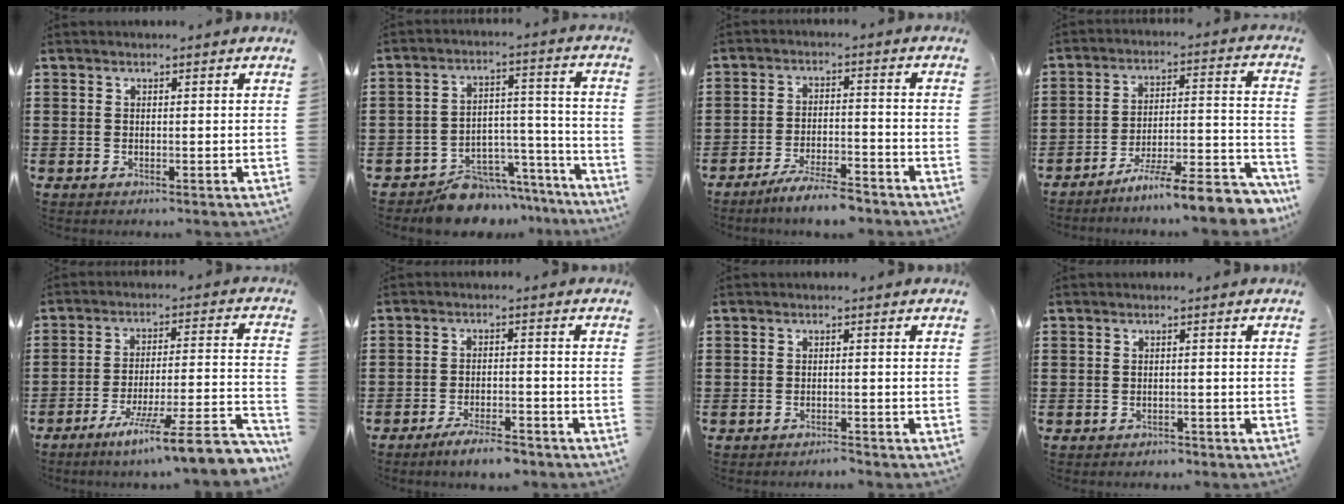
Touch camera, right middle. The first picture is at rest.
{"total": 8.3, "force": [-7.6, 3.0, 1.3], "torque": [-0.009, 0.041, -0.141]}
{"total": 5.6, "force": [-5.0, 0.2, 2.4], "torque": [-0.053, -0.008, -0.097]}
{"total": 10.1, "force": [-8.7, -0.1, 5.1], "torque": [-0.069, 0.011, -0.166]}
{"total": 10.7, "force": [-8.1, -0.2, 6.9], "torque": [-0.105, -0.001, -0.152]}
{"total": 4.5, "force": [-3.9, 0.6, 2.2], "torque": [-0.041, 0.001, -0.074]}
{"total": 1.2, "force": [-1.2, 0.0, 0.3], "torque": [-0.008, -0.002, -0.023]}
{"total": 1.0, "force": [-1.0, 0.3, -0.1], "torque": [-0.002, 0.002, -0.022]}